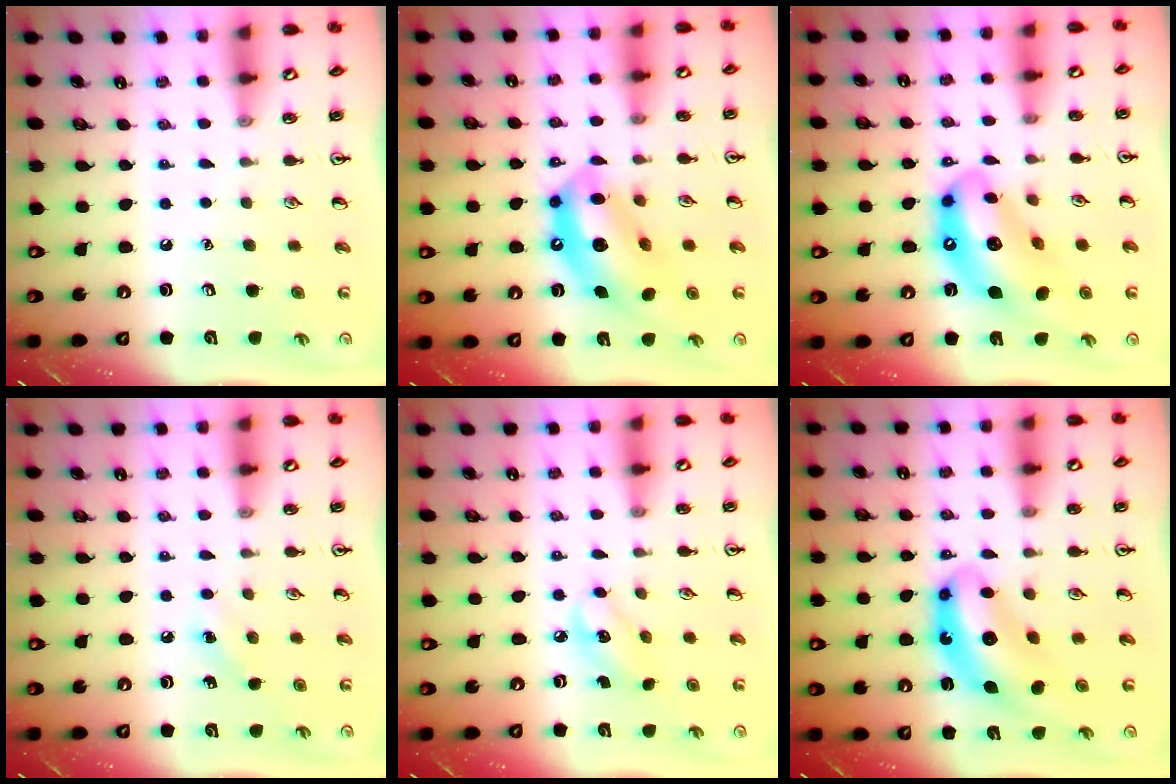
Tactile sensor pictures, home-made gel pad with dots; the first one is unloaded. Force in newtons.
{"total": 13.4, "press": 13.0, "slide": 3.5}
{"total": 15.3, "press": 14.5, "slide": 4.9}
{"total": 6.7, "press": 6.2, "slide": 2.4}
{"total": 4.6, "press": 4.5, "slide": 0.8}
{"total": 10.5, "press": 9.9, "slide": 3.5}